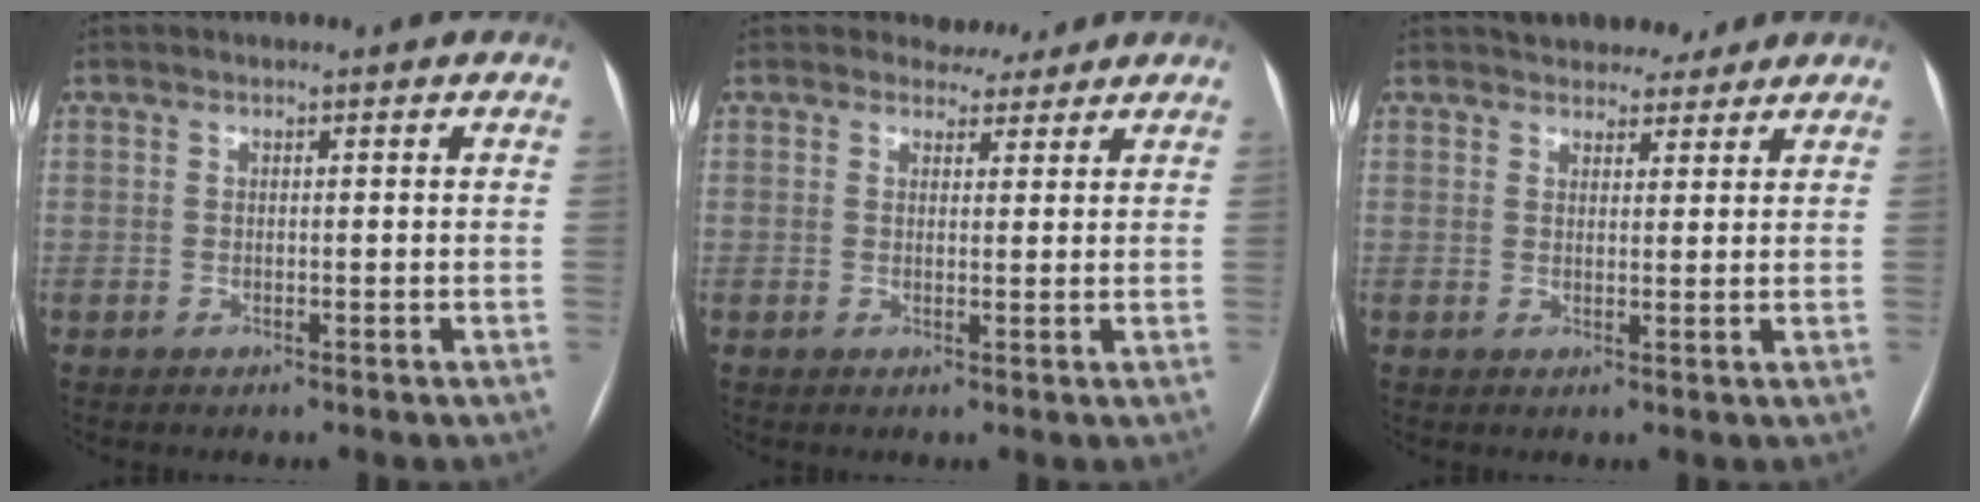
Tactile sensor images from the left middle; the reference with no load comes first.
{"total": 2.9, "force": [2.6, 1.3, 0.0], "torque": [0.003, 0.000, 0.032]}
{"total": 7.3, "force": [6.4, 2.8, 1.9], "torque": [-0.014, 0.011, 0.085]}